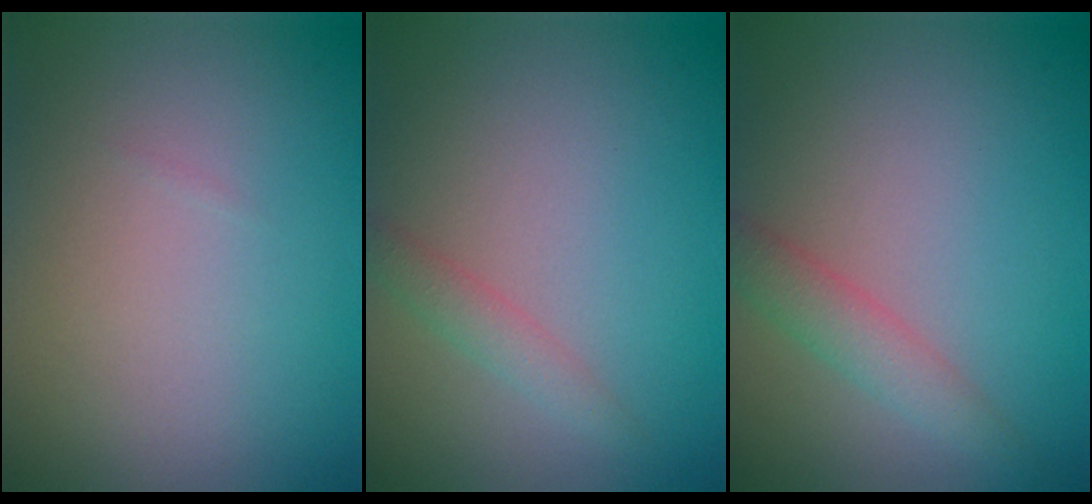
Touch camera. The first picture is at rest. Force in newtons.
{"total": 1.5, "press": 1.5, "slide": 0.0}
{"total": 2.3, "press": 2.3, "slide": 0.0}